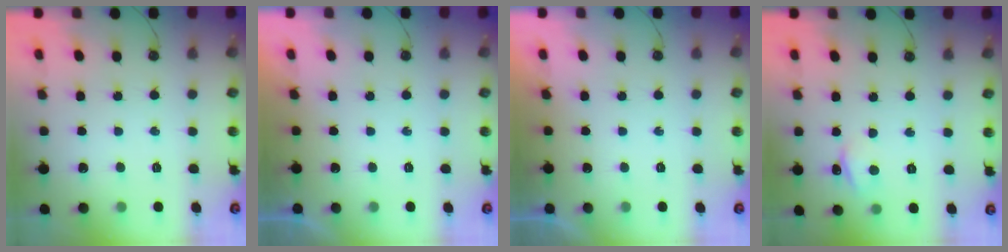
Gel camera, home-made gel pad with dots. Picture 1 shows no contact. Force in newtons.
{"total": 0.0}
{"total": 0.0}
{"total": 2.8, "press": 2.7, "slide": 0.4}